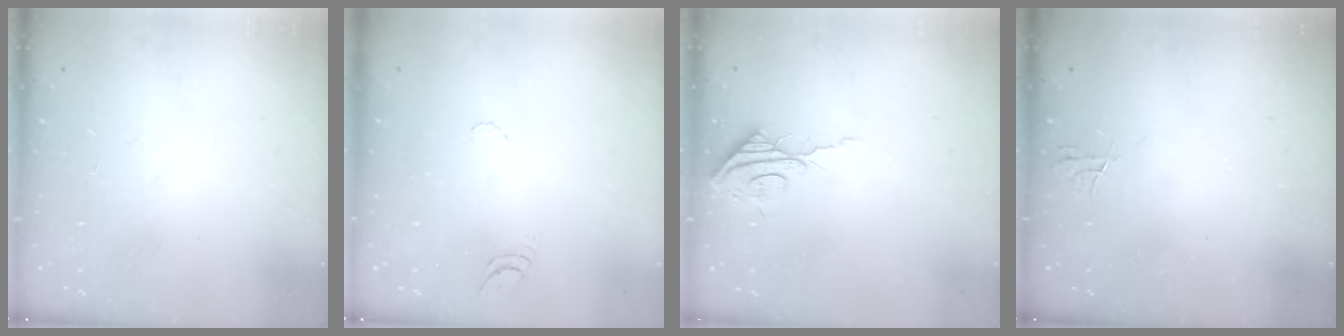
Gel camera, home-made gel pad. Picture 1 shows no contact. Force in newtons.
{"total": 5.3, "press": 5.2, "slide": 0.5}
{"total": 8.4, "press": 8.4, "slide": 0.2}
{"total": 5.5, "press": 5.5, "slide": 0.6}